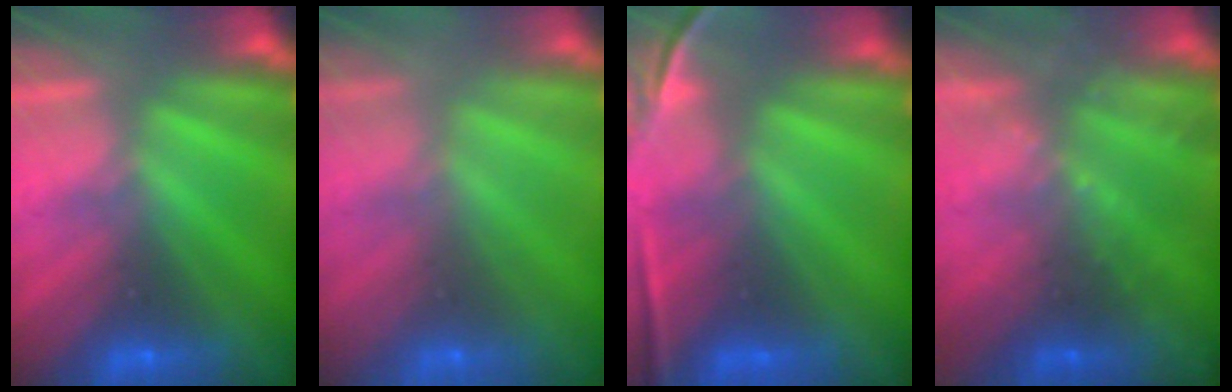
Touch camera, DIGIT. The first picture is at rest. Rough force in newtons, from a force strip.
{"total": 12.7}
{"total": 7.6}
{"total": 7.0}